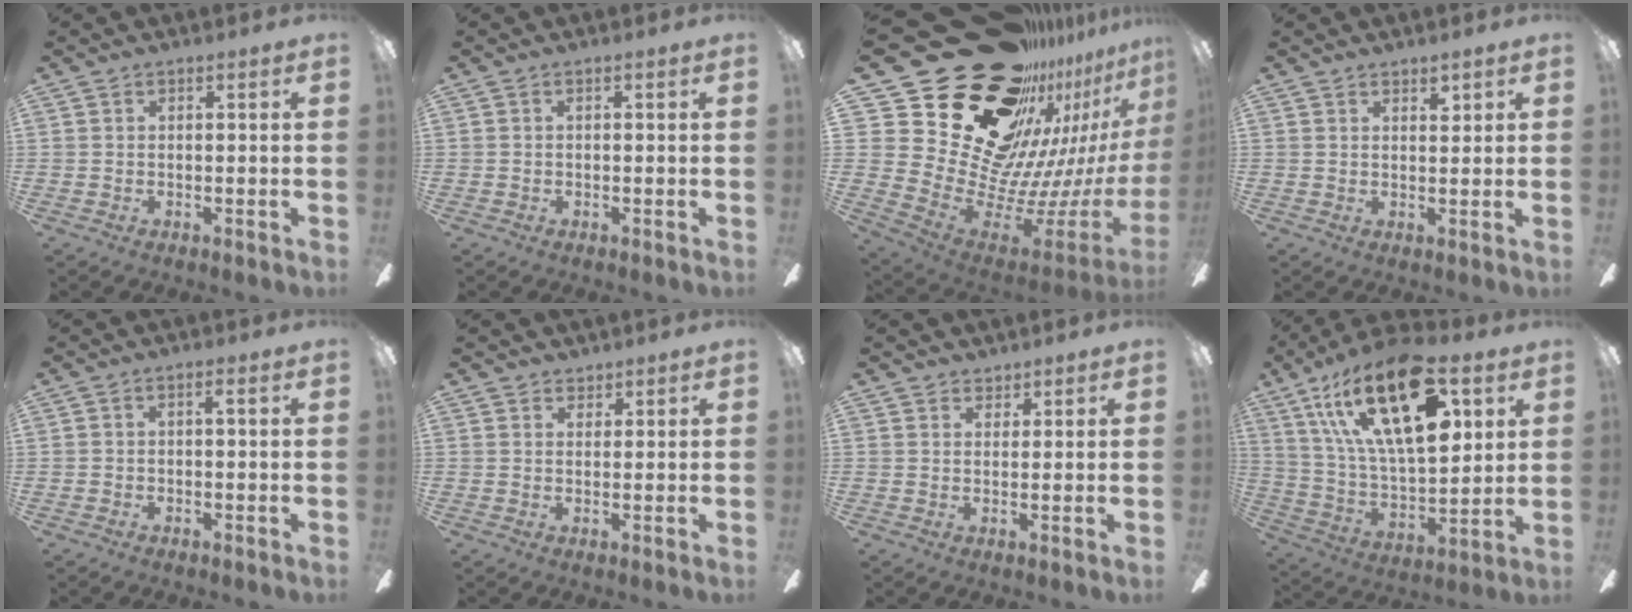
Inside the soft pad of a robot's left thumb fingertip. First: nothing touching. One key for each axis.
{"total": 0.0}
{"total": 36.0, "fx": 19.6, "fy": 20.5, "fz": 22.1, "tx": -0.357, "ty": -0.196, "tz": 0.425}
{"total": 2.7, "fx": 2.1, "fy": 1.2, "fz": 1.2, "tx": -0.002, "ty": -0.012, "tz": 0.034}
{"total": 1.3, "fx": -0.3, "fy": 0.5, "fz": 1.2, "tx": -0.024, "ty": 0.007, "tz": -0.008}
{"total": 1.7, "fx": 1.4, "fy": 0.9, "fz": 0.0, "tx": 0.008, "ty": -0.004, "tz": 0.027}
{"total": 2.0, "fx": 1.7, "fy": 1.1, "fz": 0.0, "tx": 0.007, "ty": -0.004, "tz": 0.032}
{"total": 27.0, "fx": 13.4, "fy": 11.5, "fz": 20.5, "tx": -0.381, "ty": -0.056, "tz": 0.223}